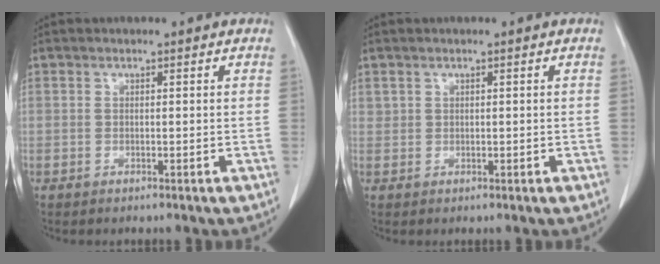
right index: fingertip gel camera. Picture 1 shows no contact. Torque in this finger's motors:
{"motor_torque": [-0.14, 0.13, -0.02, -0.01]}